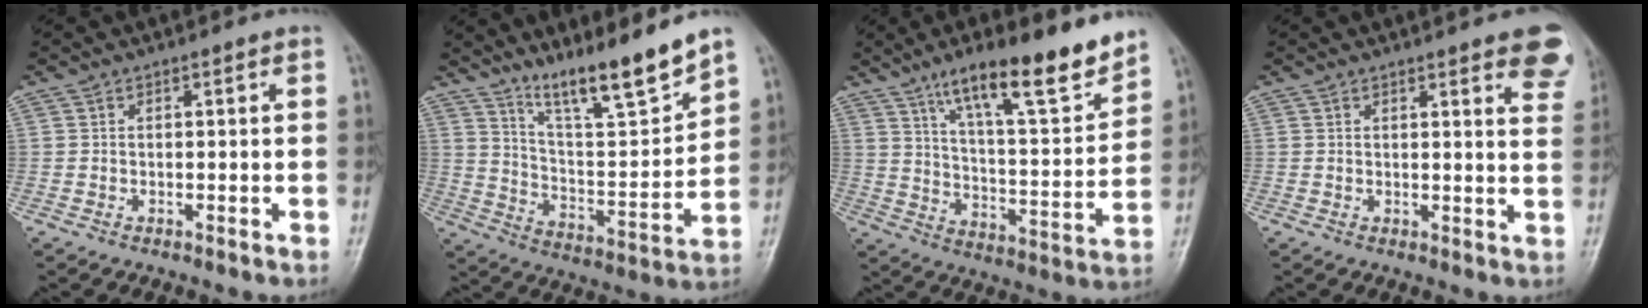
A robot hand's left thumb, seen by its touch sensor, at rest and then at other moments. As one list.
[{"total": 13.9, "force": [11.2, 1.2, 8.1], "torque": [-0.119, -0.078, 0.202]}, {"total": 18.1, "force": [12.6, 3.9, 12.5], "torque": [-0.166, -0.070, 0.207]}, {"total": 9.3, "force": [6.2, 2.4, 6.4], "torque": [-0.049, -0.024, 0.057]}]